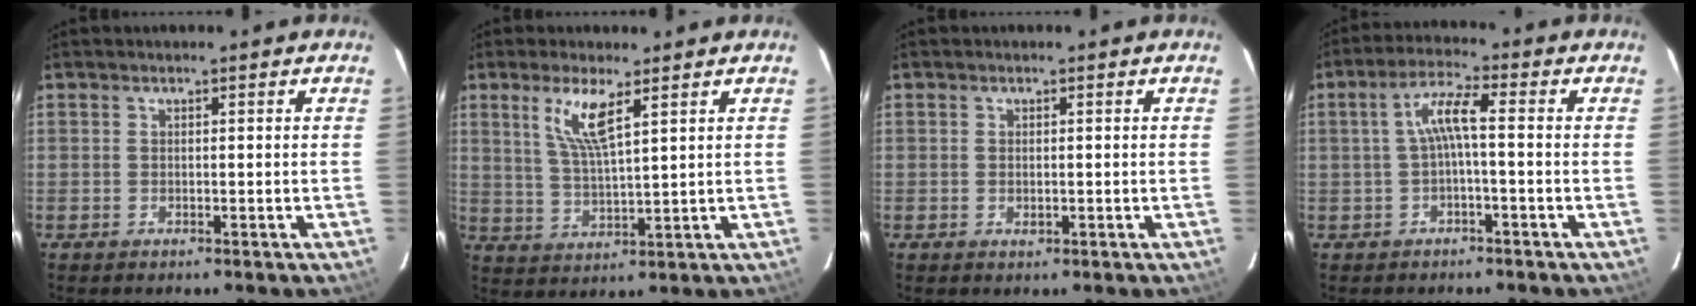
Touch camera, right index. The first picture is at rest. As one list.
[{"total": 7.1, "force": [3.7, 1.2, 5.9], "torque": [-0.120, -0.007, 0.078]}, {"total": 1.2, "force": [-0.1, 0.8, 0.9], "torque": [-0.014, -0.001, 0.000]}, {"total": 5.0, "force": [-0.7, 0.5, 4.9], "torque": [-0.104, 0.012, -0.011]}]